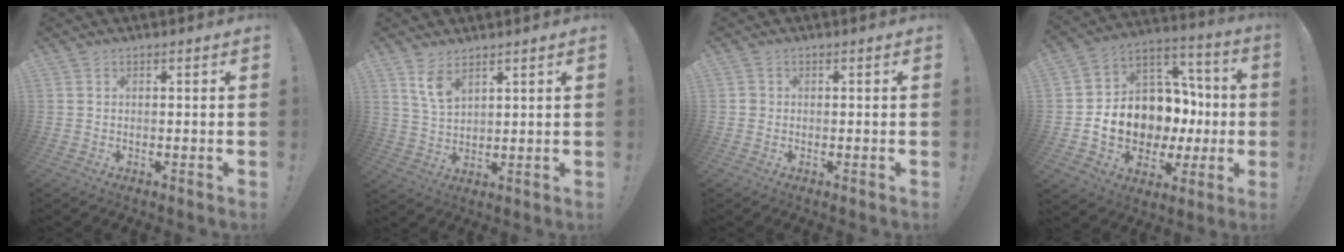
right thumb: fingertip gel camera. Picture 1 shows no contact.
{"total": 6.5, "force": [4.4, 3.0, 3.7], "torque": [-0.062, -0.025, 0.081]}
{"total": 1.2, "force": [-0.2, 1.1, 0.3], "torque": [-0.009, 0.006, -0.002]}
{"total": 14.4, "force": [-2.0, 11.9, 7.9], "torque": [-0.109, 0.002, -0.008]}